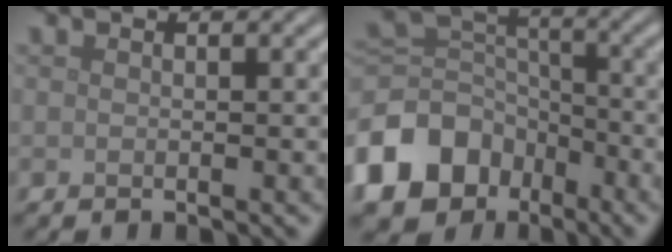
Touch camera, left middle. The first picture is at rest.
{"total": 11.1, "force": [-6.2, 8.2, 4.3], "torque": [-0.115, 0.005, -0.129]}